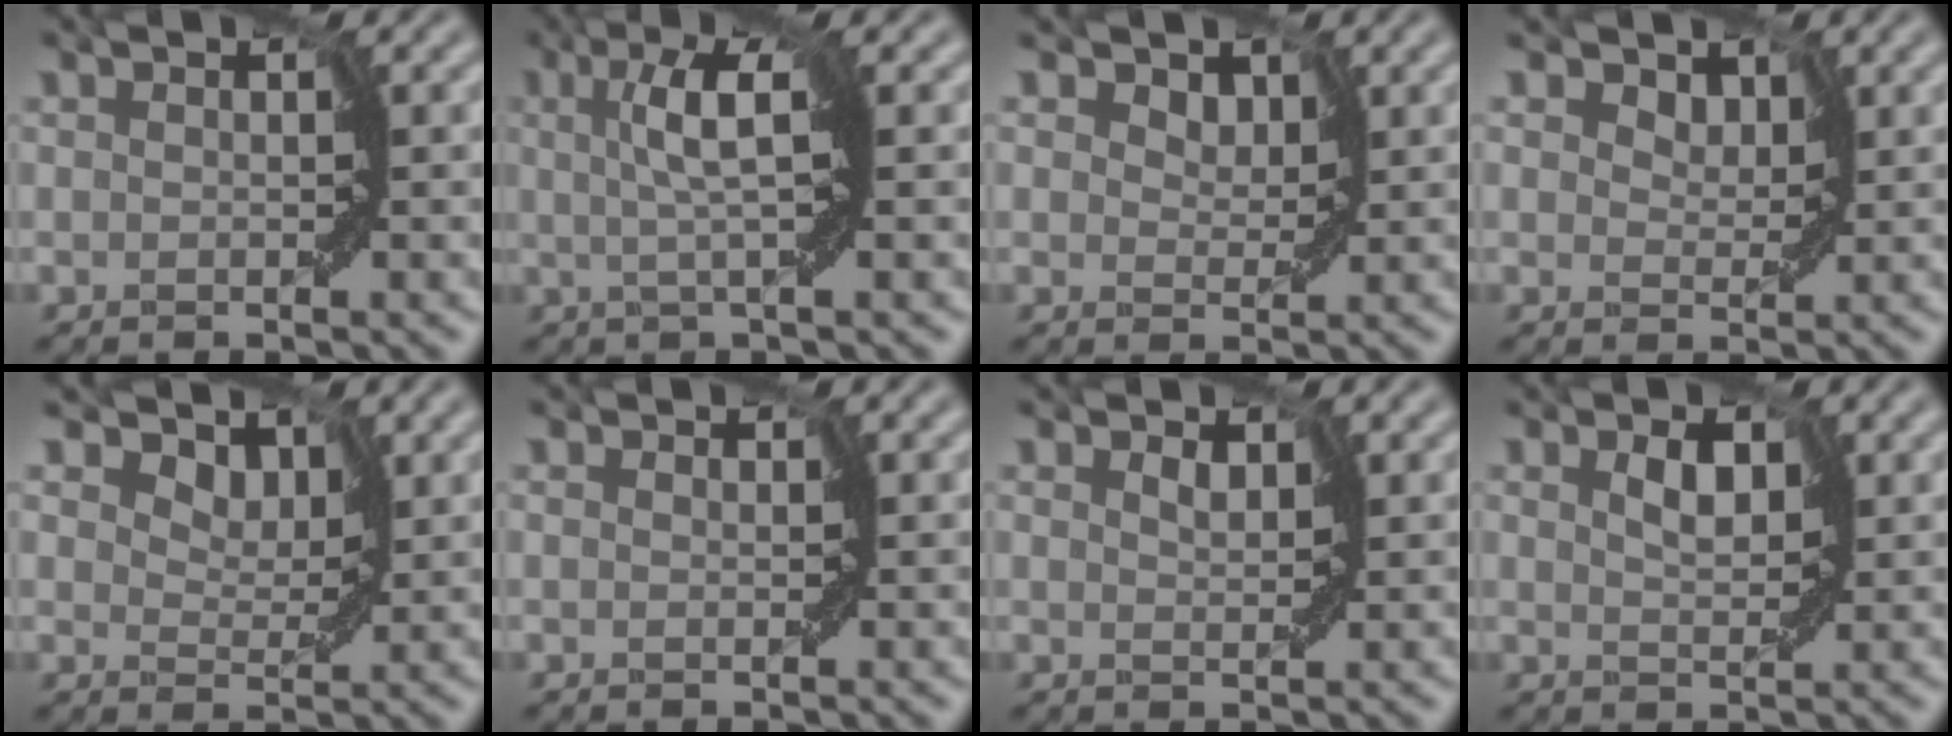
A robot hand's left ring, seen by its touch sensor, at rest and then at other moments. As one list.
[{"total": 3.4, "force": [0.9, 0.2, 3.3], "torque": [-0.061, 0.006, 0.014]}, {"total": 3.1, "force": [1.9, 2.0, 1.5], "torque": [-0.020, 0.008, 0.009]}, {"total": 3.0, "force": [2.0, 1.9, 1.2], "torque": [-0.019, 0.008, 0.010]}, {"total": 5.1, "force": [3.1, 3.1, 2.5], "torque": [-0.039, 0.008, 0.025]}, {"total": 0.0}, {"total": 1.1, "force": [0.9, 0.6, 0.4], "torque": [-0.006, -0.001, 0.015]}, {"total": 1.9, "force": [1.1, 1.1, 1.2], "torque": [-0.023, -0.001, 0.019]}]